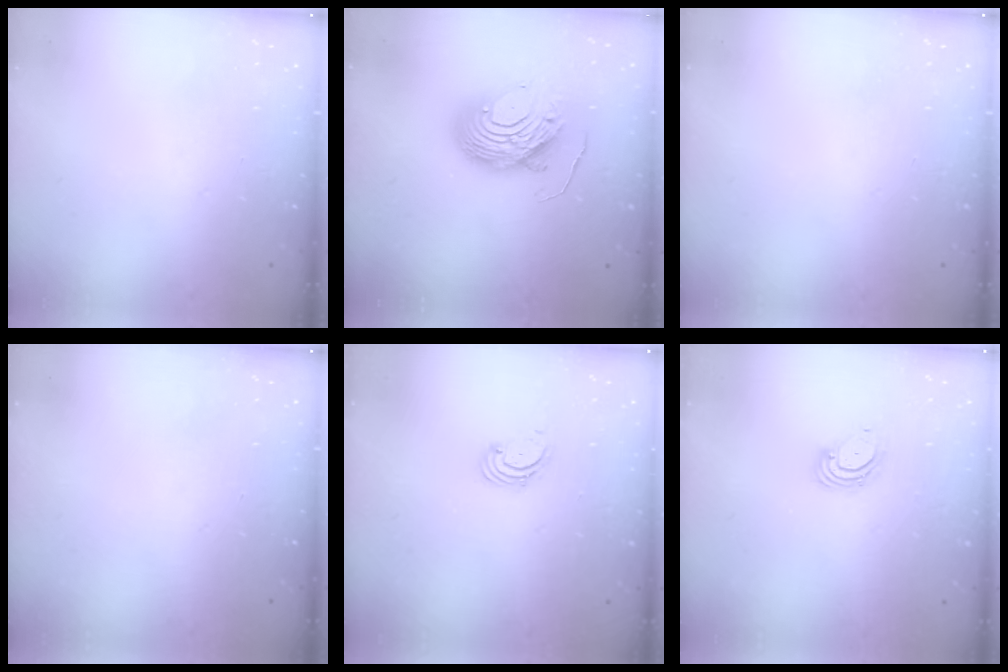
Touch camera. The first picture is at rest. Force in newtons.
{"total": 12.2, "press": 12.1, "slide": 1.4}
{"total": 0.0}
{"total": 0.0}
{"total": 1.6, "press": 1.6, "slide": 0.2}
{"total": 3.6, "press": 3.6, "slide": 0.3}